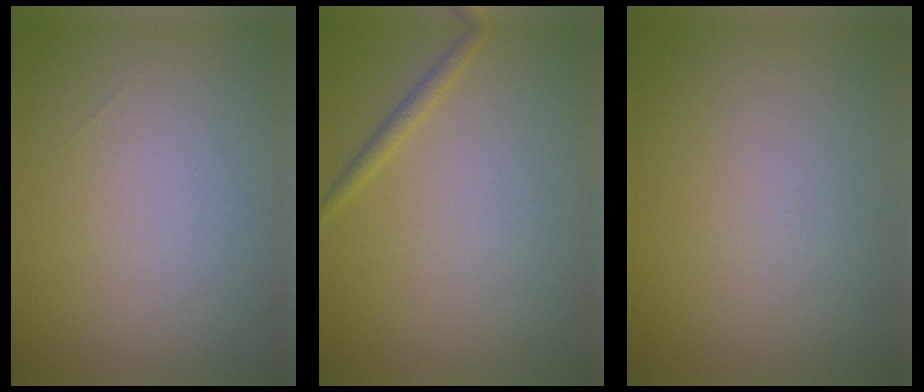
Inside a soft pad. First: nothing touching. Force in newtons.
{"total": 1.1, "press": 1.1, "slide": 0.1}
{"total": 0.0}